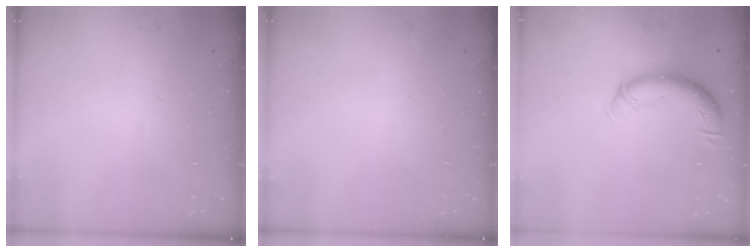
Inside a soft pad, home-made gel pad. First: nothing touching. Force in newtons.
{"total": 0.0}
{"total": 10.6, "press": 10.2, "slide": 2.7}